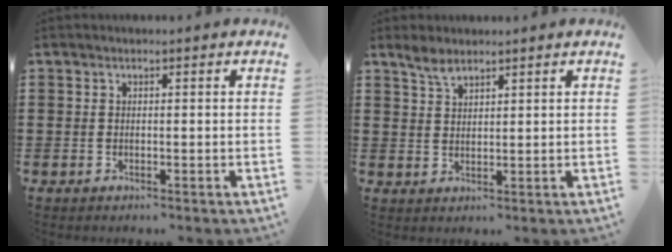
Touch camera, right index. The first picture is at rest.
{"total": 3.0, "force": [2.4, 1.1, 1.5], "torque": [-0.035, 0.002, 0.045]}